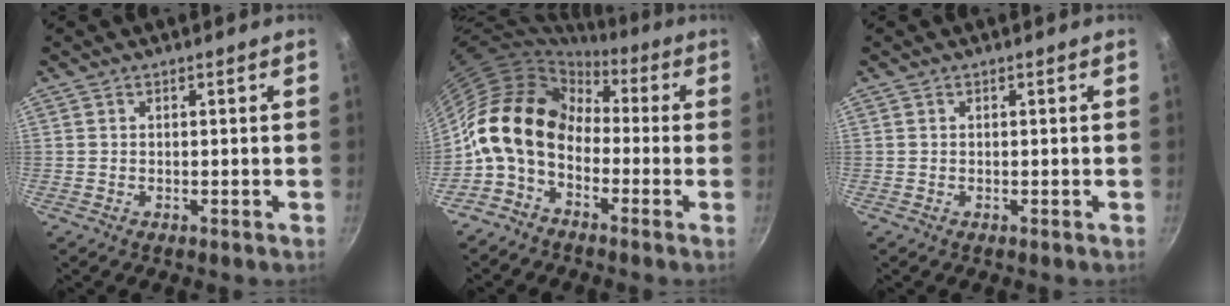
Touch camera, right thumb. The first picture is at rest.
{"total": 13.3, "force": [-1.7, 9.6, 9.0], "torque": [-0.137, 0.038, -0.056]}
{"total": 0.0}